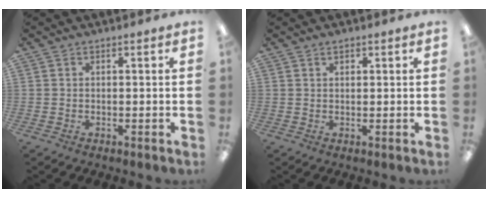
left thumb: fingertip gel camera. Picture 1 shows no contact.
{"total": 1.1, "force": [0.8, 0.5, 0.6], "torque": [-0.012, 0.001, 0.014]}